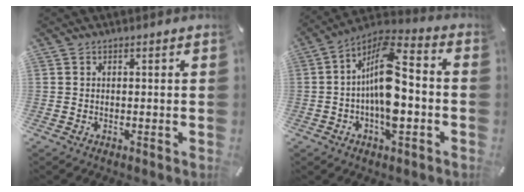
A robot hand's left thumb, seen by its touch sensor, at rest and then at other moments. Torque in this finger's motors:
{"motor_torque": [0.12, 1.44, 1.39, 0.86, 0.27]}